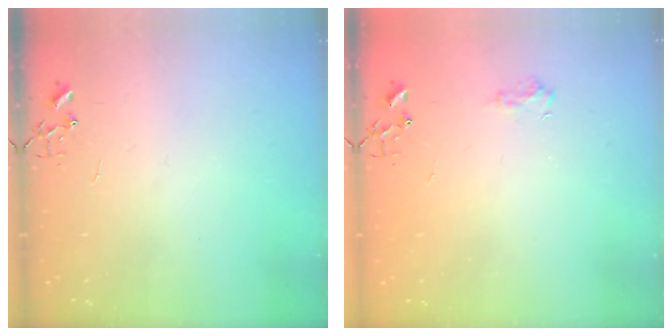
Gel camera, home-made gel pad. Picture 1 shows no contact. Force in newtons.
{"total": 6.6, "press": 6.6, "slide": 0.8}